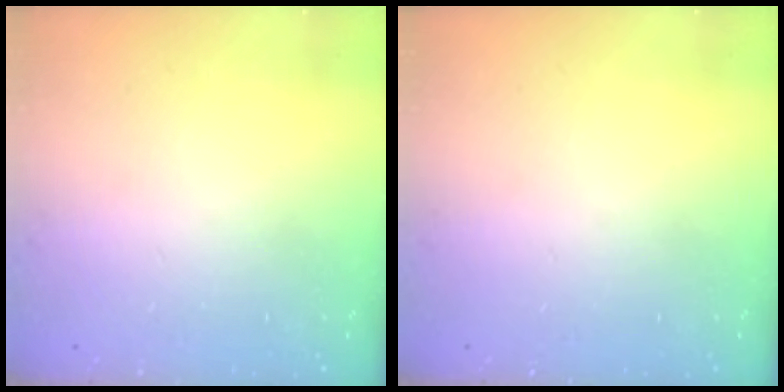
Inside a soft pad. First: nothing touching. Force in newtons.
{"total": 0.0}